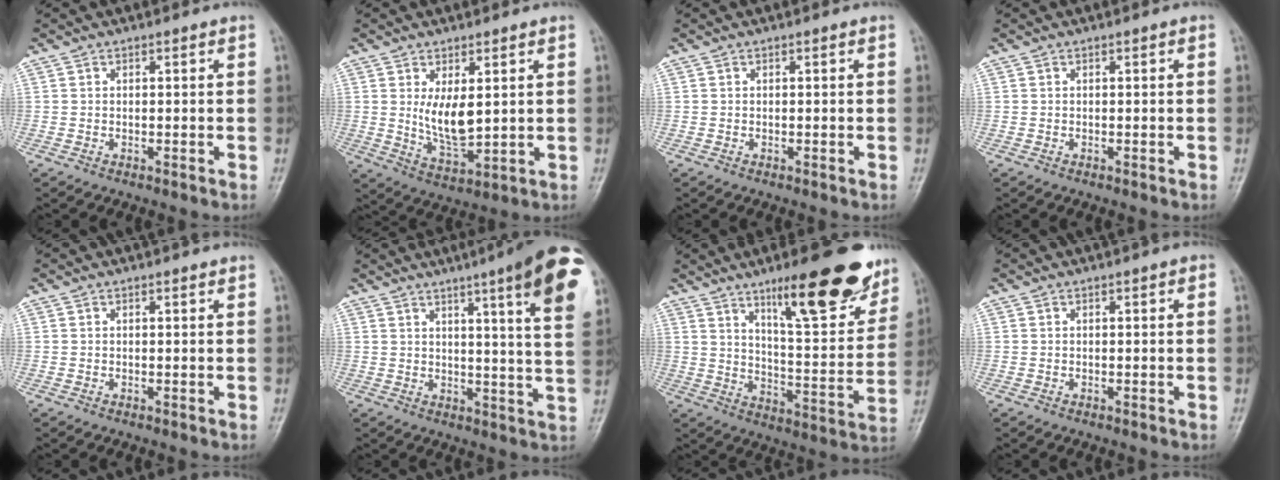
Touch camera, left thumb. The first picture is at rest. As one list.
[{"total": 7.4, "force": [1.6, 3.4, 6.4], "torque": [-0.103, -0.028, 0.043]}, {"total": 0.0}, {"total": 0.0}, {"total": 0.0}, {"total": 17.6, "force": [9.3, 1.7, 14.9], "torque": [-0.176, -0.034, 0.105]}, {"total": 20.9, "force": [13.2, 5.5, 15.3], "torque": [-0.175, -0.067, 0.203]}, {"total": 0.9, "force": [0.2, 0.2, 0.8], "torque": [-0.013, 0.002, 0.002]}]